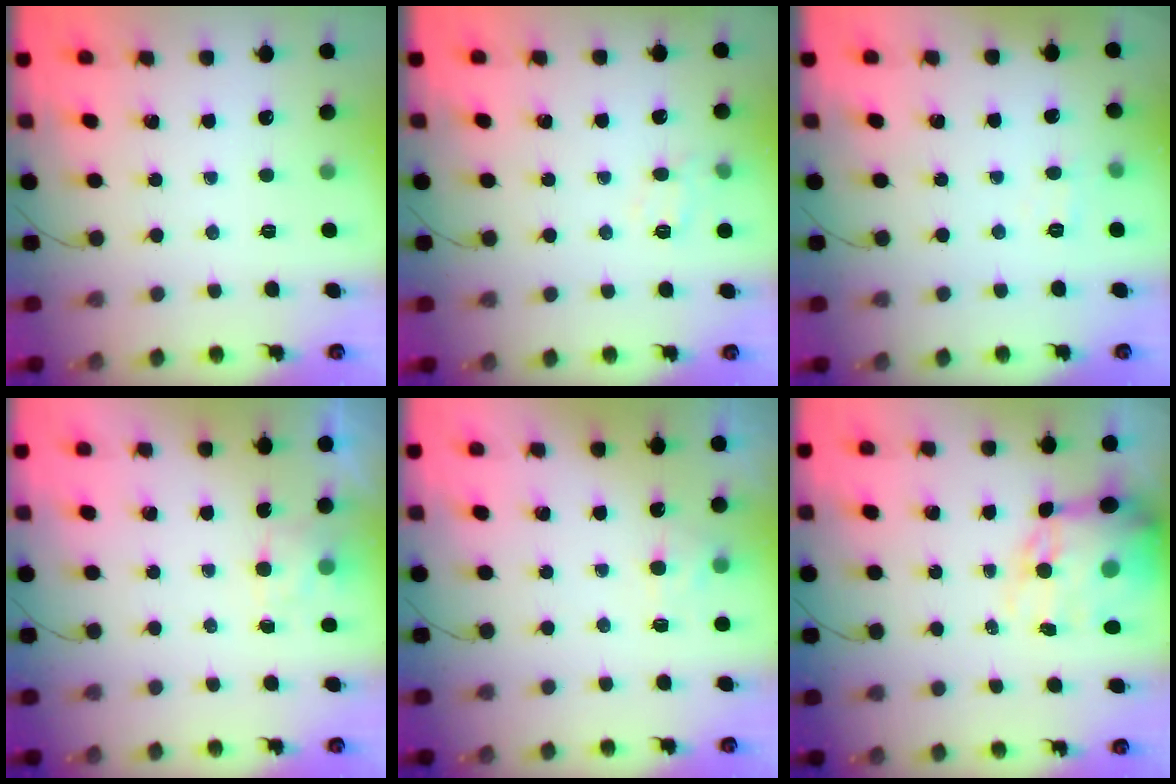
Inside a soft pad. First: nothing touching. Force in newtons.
{"total": 8.2, "press": 8.1, "slide": 1.1}
{"total": 3.9, "press": 3.6, "slide": 1.5}
{"total": 1.9, "press": 1.5, "slide": 1.2}
{"total": 6.3, "press": 6.1, "slide": 1.6}
{"total": 14.4, "press": 14.0, "slide": 3.4}